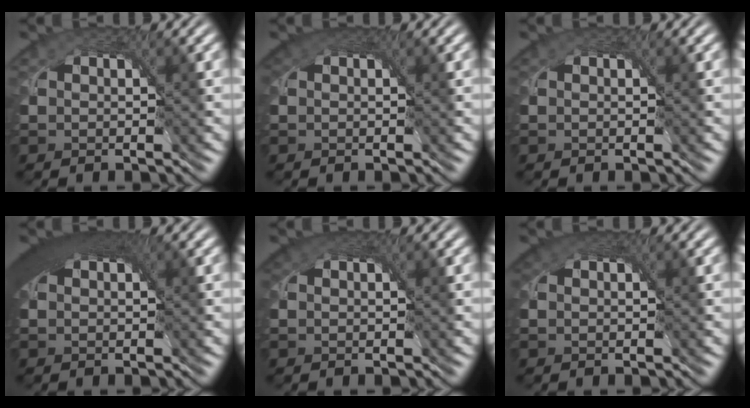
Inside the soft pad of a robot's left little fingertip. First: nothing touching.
{"total": 2.4, "force": [1.3, 1.5, 1.4], "torque": [-0.026, 0.005, 0.015]}
{"total": 0.0}
{"total": 6.6, "force": [2.8, 3.2, 5.0], "torque": [-0.083, 0.014, 0.032]}
{"total": 2.1, "force": [1.1, 1.3, 1.2], "torque": [-0.022, 0.004, 0.013]}
{"total": 2.1, "force": [1.2, 1.3, 1.2], "torque": [-0.022, 0.005, 0.013]}